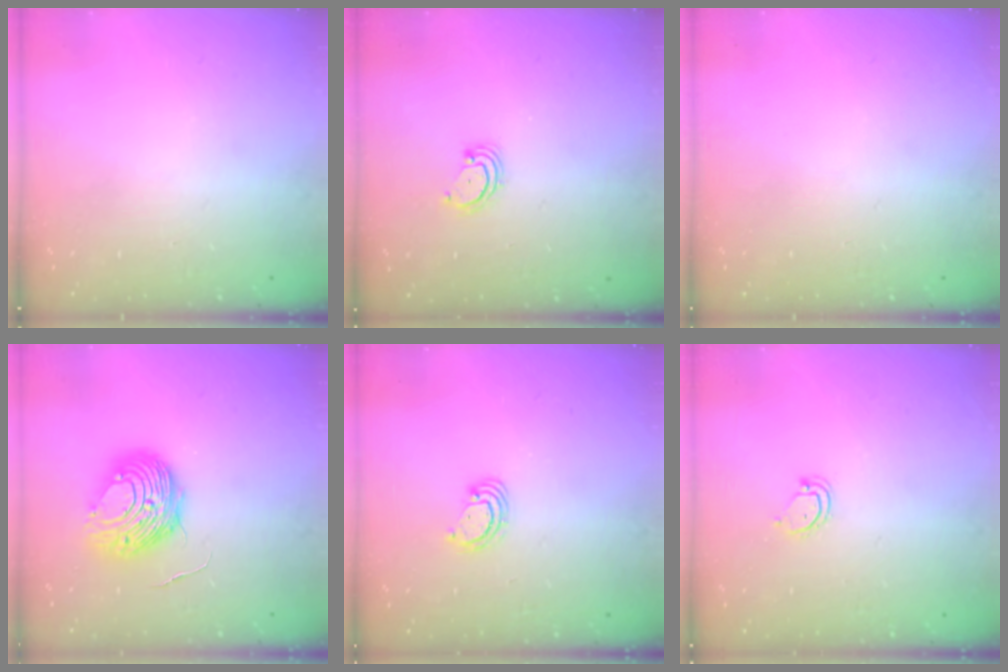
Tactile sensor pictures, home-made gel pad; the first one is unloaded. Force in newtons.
{"total": 2.5, "press": 2.5, "slide": 0.3}
{"total": 0.0}
{"total": 9.7, "press": 9.6, "slide": 1.1}
{"total": 2.5, "press": 2.5, "slide": 0.3}
{"total": 3.9, "press": 3.9, "slide": 0.3}